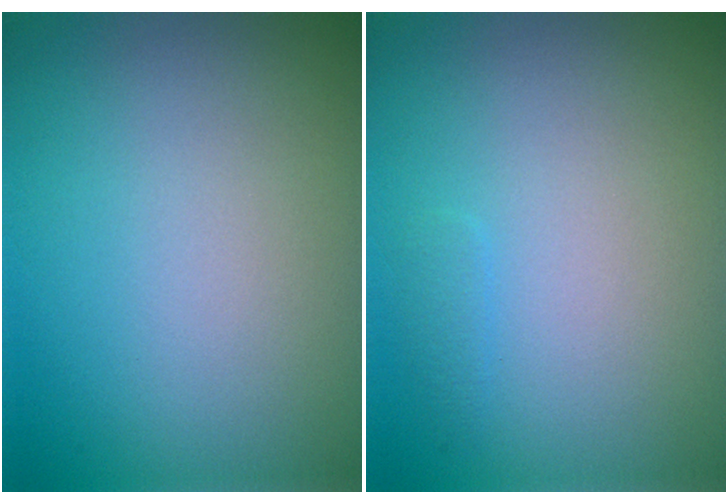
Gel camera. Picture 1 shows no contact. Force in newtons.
{"total": 0.6, "press": 0.6, "slide": 0.0}